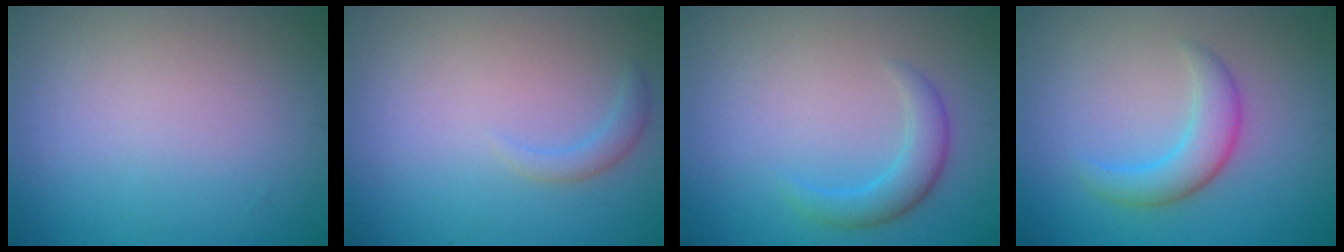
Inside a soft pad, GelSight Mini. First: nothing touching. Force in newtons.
{"total": 1.3, "press": 1.3, "slide": 0.1}
{"total": 2.5, "press": 2.5, "slide": 0.0}
{"total": 2.9, "press": 2.9, "slide": 0.2}